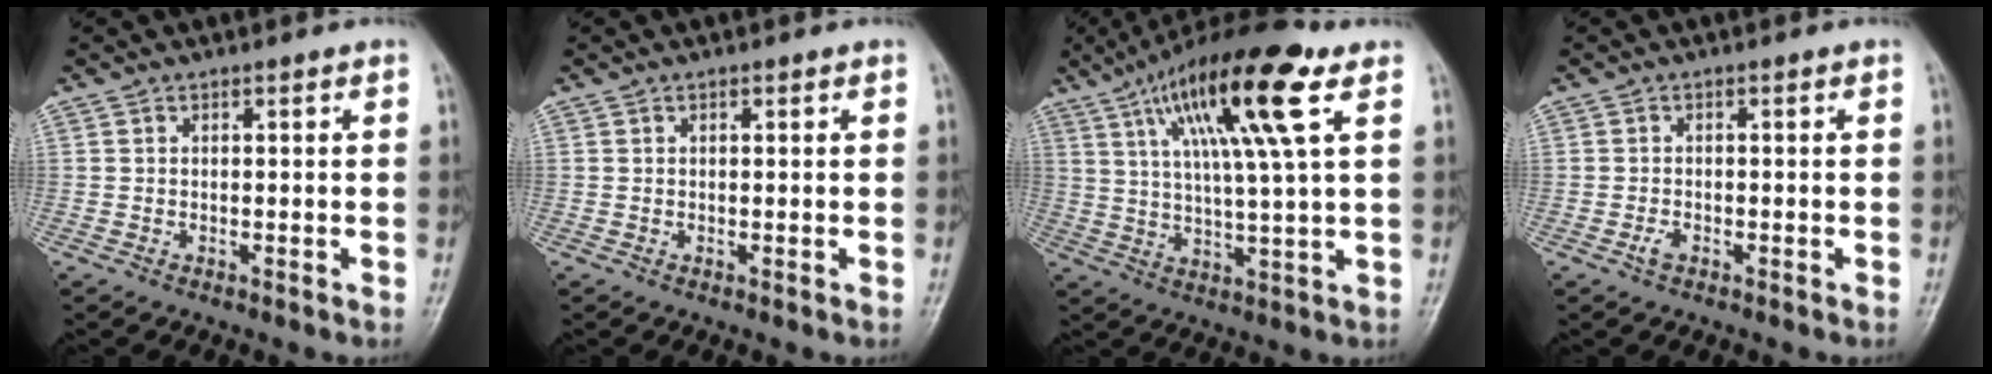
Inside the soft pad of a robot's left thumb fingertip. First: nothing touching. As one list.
[{"total": 0.6, "force": [0.3, 0.3, 0.4], "torque": [-0.007, -0.001, 0.004]}, {"total": 18.4, "force": [8.2, 2.9, 16.2], "torque": [-0.278, -0.009, 0.135]}, {"total": 1.6, "force": [-0.8, 0.9, 1.0], "torque": [-0.020, 0.002, -0.016]}]